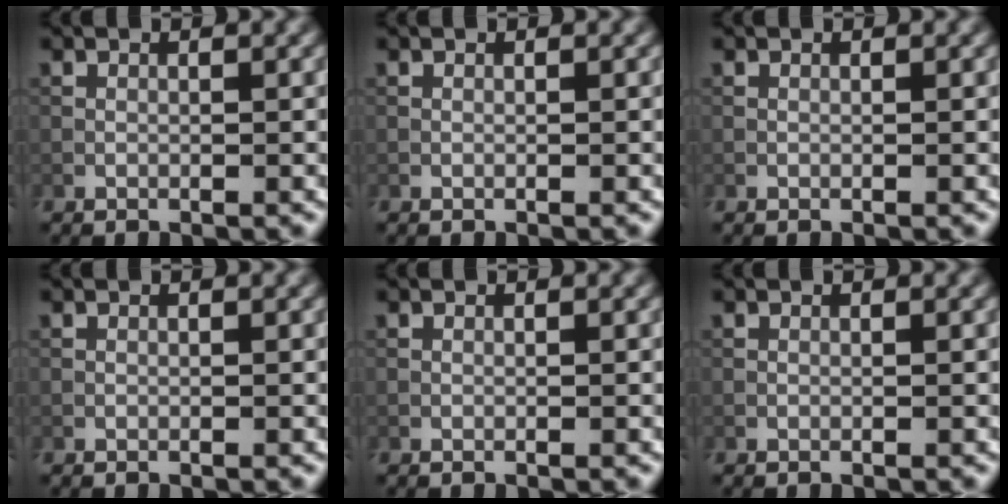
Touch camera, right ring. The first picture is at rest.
{"total": 0.0}
{"total": 0.0}
{"total": 0.0}
{"total": 0.0}
{"total": 0.0}